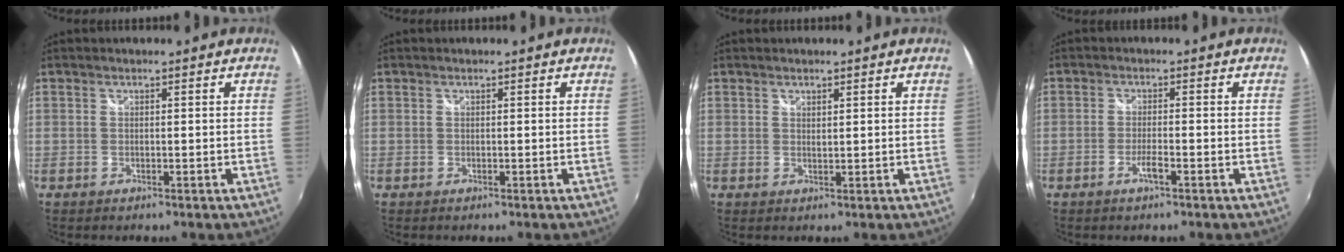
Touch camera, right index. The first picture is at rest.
{"total": 0.0}
{"total": 1.0, "force": [0.8, 0.3, 0.4], "torque": [-0.005, 0.000, 0.013]}
{"total": 2.5, "force": [-1.5, 0.2, 2.0], "torque": [-0.046, 0.000, -0.031]}